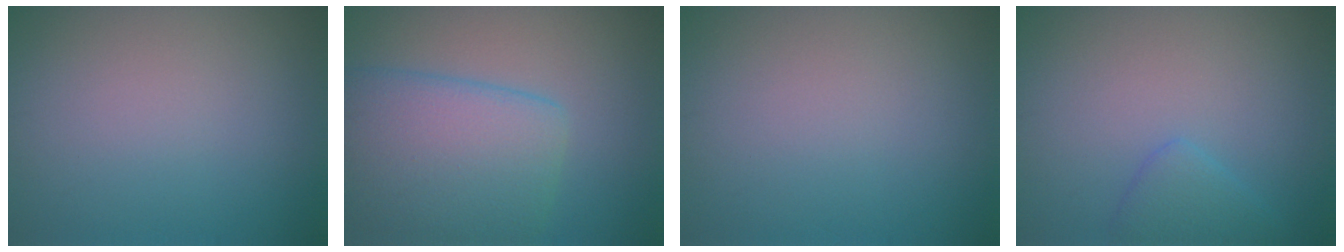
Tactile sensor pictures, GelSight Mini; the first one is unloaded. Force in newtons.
{"total": 7.2, "press": 7.2, "slide": 0.2}
{"total": 0.0}
{"total": 1.9, "press": 1.9, "slide": 0.2}